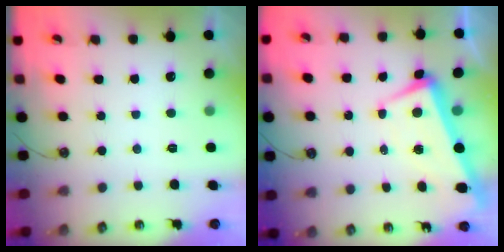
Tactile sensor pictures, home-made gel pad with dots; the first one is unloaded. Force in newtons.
{"total": 0.8, "press": 0.1, "slide": 0.8}